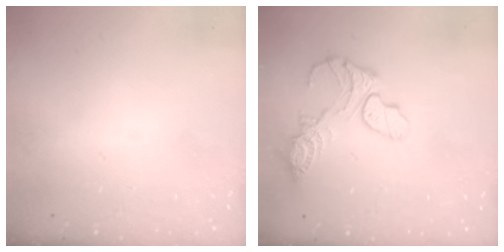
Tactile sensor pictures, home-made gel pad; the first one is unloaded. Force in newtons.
{"total": 12.7, "press": 12.6, "slide": 1.2}